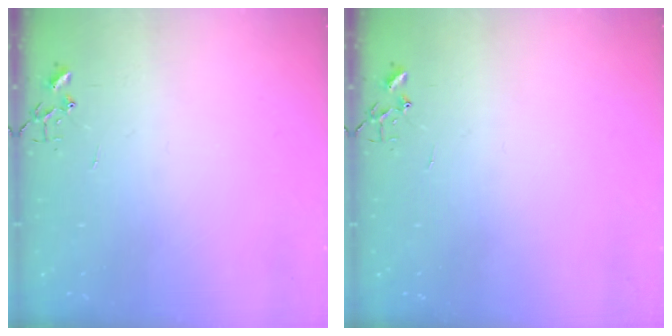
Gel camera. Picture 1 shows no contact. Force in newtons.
{"total": 0.0}